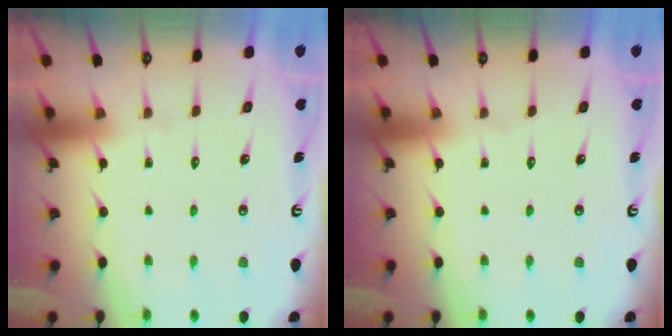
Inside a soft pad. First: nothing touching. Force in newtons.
{"total": 0.0}